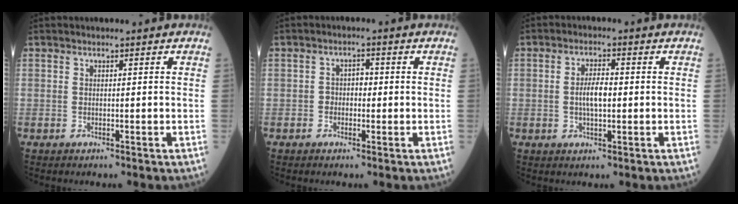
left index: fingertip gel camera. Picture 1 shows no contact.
{"total": 2.3, "force": [-0.4, 1.6, 1.5], "torque": [-0.018, 0.010, -0.011]}
{"total": 4.0, "force": [-0.2, 1.3, 3.7], "torque": [-0.075, 0.003, -0.007]}